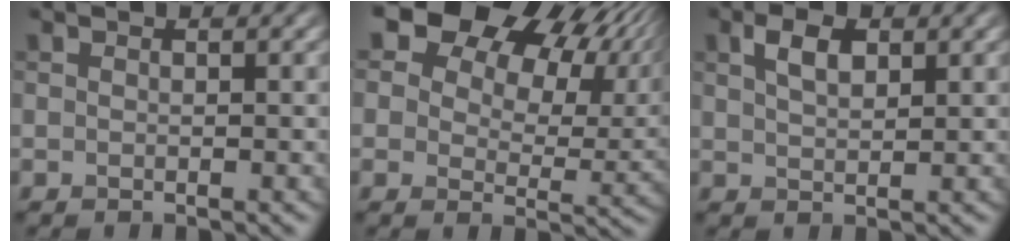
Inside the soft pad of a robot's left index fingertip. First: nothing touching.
{"total": 16.5, "force": [8.5, 10.6, 9.3], "torque": [-0.145, 0.044, 0.149]}
{"total": 2.7, "force": [1.3, 1.3, 2.0], "torque": [-0.040, 0.005, 0.027]}